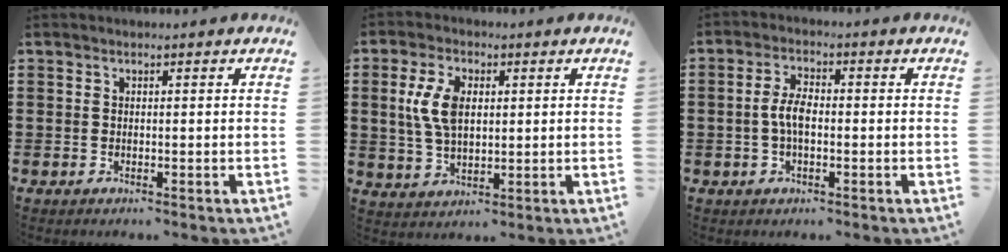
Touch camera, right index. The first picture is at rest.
{"total": 7.1, "force": [1.2, 4.0, 5.8], "torque": [-0.134, 0.010, 0.017]}
{"total": 4.2, "force": [-0.6, 1.9, 3.7], "torque": [-0.091, 0.000, -0.019]}